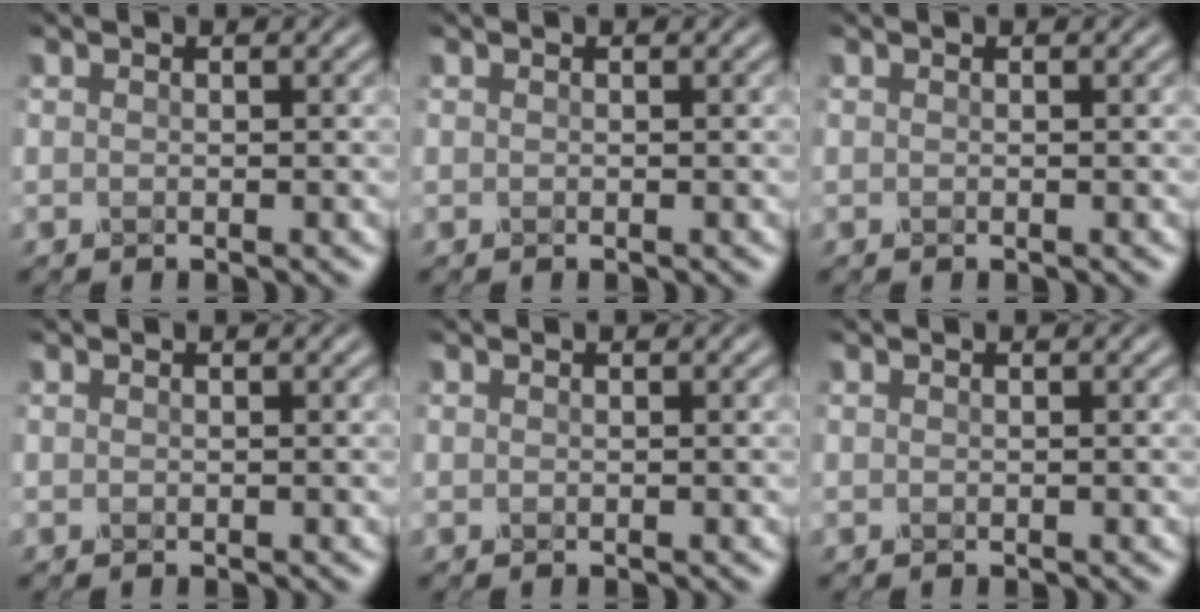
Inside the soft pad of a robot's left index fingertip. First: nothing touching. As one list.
[{"total": 0.0}, {"total": 0.0}, {"total": 0.0}, {"total": 0.0}, {"total": 0.0}]